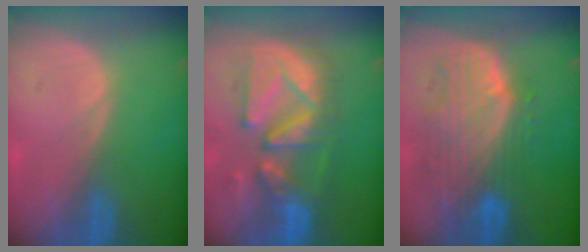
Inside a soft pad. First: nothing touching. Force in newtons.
{"total": 11.5, "press": 10.8, "slide": 4.1}
{"total": 10.5, "press": 9.0, "slide": 5.4}